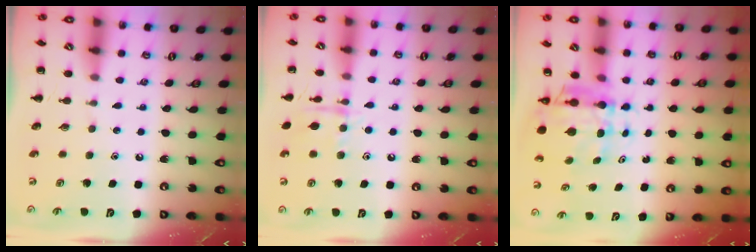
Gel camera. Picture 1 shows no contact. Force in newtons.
{"total": 8.8, "press": 8.8, "slide": 0.6}
{"total": 6.5, "press": 6.1, "slide": 2.2}